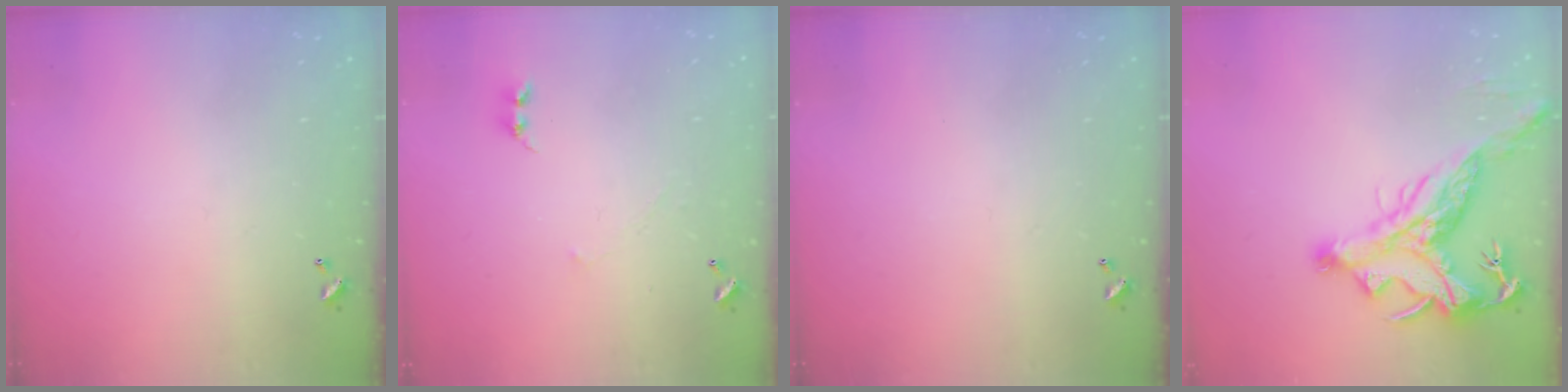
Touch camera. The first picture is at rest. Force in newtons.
{"total": 1.7, "press": 1.6, "slide": 0.4}
{"total": 0.0}
{"total": 5.4, "press": 5.0, "slide": 1.9}